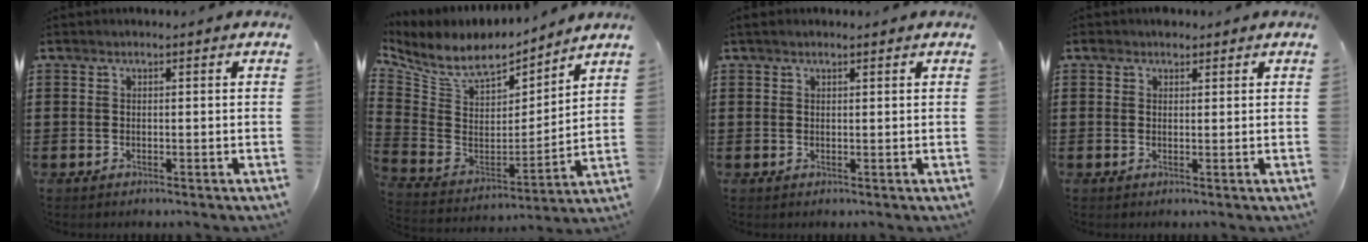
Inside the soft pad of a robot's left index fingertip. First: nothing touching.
{"total": 8.1, "force": [6.6, 3.3, 3.5], "torque": [-0.104, -0.042, 0.113]}
{"total": 0.8, "force": [0.6, 0.3, 0.5], "torque": [-0.011, 0.003, 0.011]}
{"total": 1.5, "force": [1.1, 0.9, 0.4], "torque": [-0.003, 0.003, 0.018]}